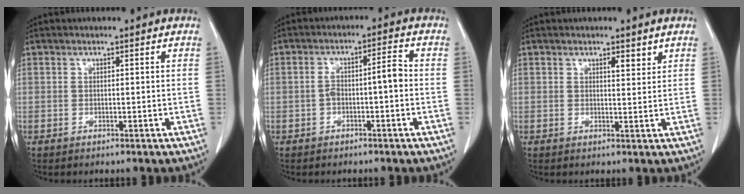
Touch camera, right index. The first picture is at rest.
{"total": 4.5, "force": [-0.9, 0.9, 4.3], "torque": [-0.077, 0.024, -0.011]}
{"total": 1.8, "force": [1.3, 0.5, 1.2], "torque": [-0.018, -0.006, 0.019]}